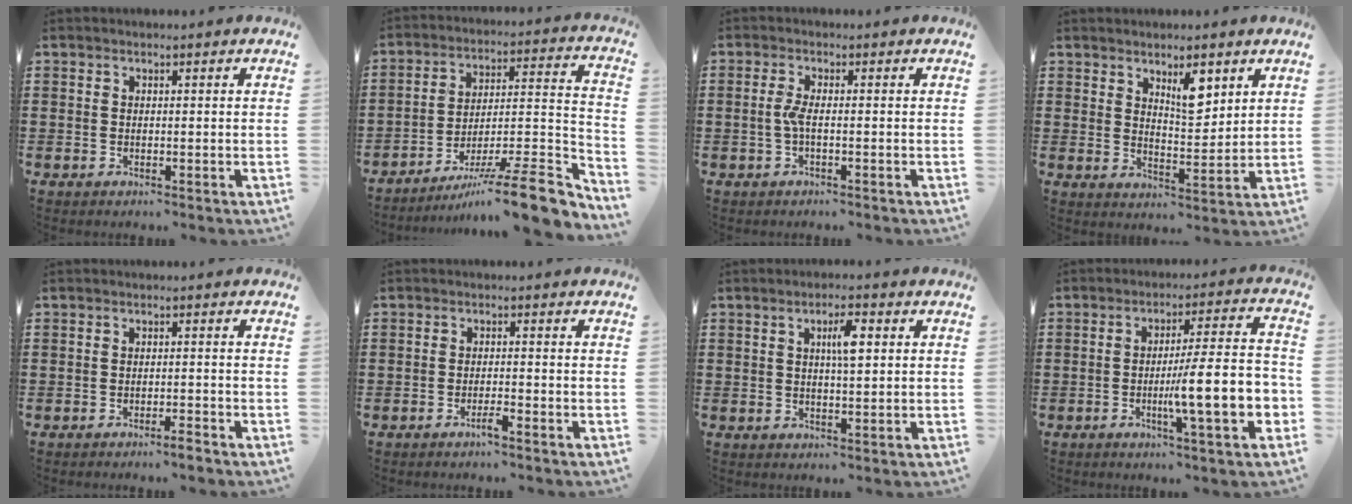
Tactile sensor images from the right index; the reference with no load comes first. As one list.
[{"total": 12.3, "force": [-8.8, 1.4, 8.5], "torque": [-0.109, 0.025, -0.159]}, {"total": 2.6, "force": [-0.6, 0.3, 2.5], "torque": [-0.063, -0.006, -0.016]}, {"total": 5.9, "force": [3.7, 2.5, 4.0], "torque": [-0.055, -0.011, 0.058]}, {"total": 1.9, "force": [-1.7, 0.0, 0.9], "torque": [-0.016, 0.001, -0.033]}, {"total": 1.9, "force": [-1.4, -0.1, 1.3], "torque": [-0.023, -0.004, -0.025]}, {"total": 4.0, "force": [0.9, 1.0, 3.7], "torque": [-0.067, 0.005, 0.011]}, {"total": 12.0, "force": [-3.2, 1.2, 11.5], "torque": [-0.189, -0.015, -0.063]}]